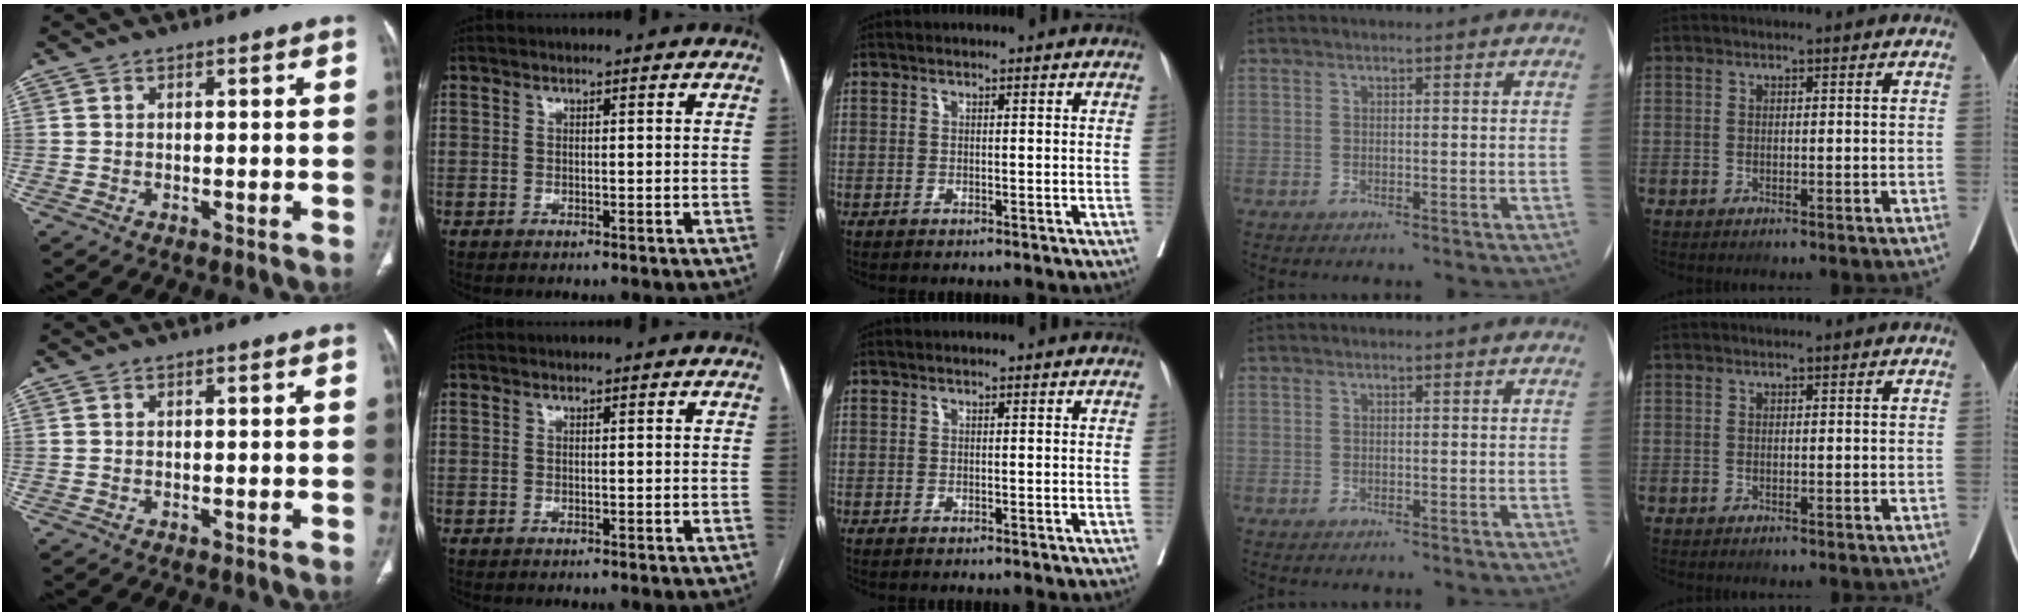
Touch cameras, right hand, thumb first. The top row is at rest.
{}